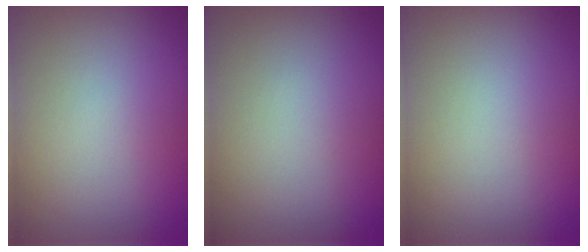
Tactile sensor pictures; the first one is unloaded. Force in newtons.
{"total": 0.0}
{"total": 0.0}